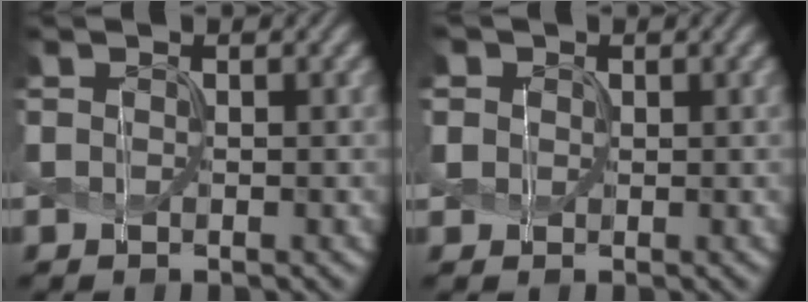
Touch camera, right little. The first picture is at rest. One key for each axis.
{"total": 2.6, "fx": 1.2, "fy": 2.1, "fz": 0.9, "tx": -0.026, "ty": 0.012, "tz": 0.015}